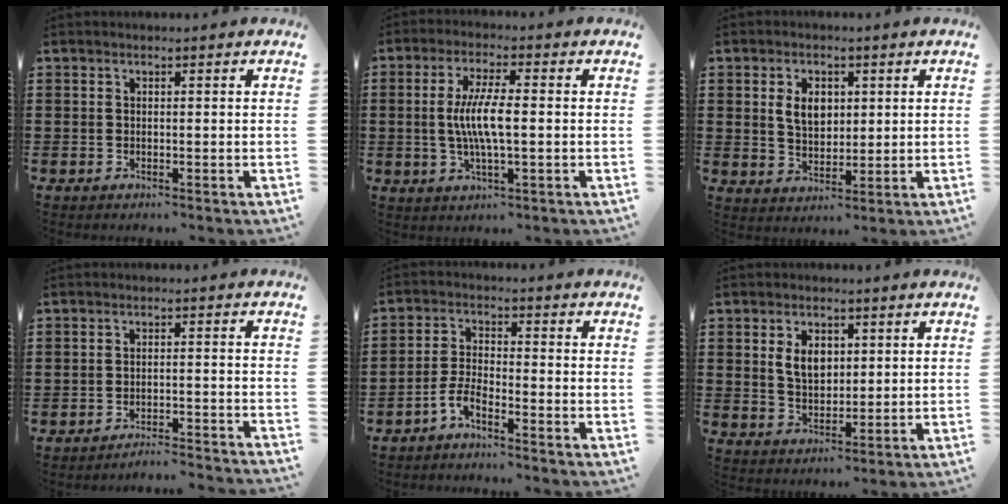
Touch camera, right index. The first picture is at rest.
{"total": 6.6, "force": [-0.4, 1.4, 6.5], "torque": [-0.136, -0.008, -0.016]}
{"total": 5.0, "force": [1.3, 3.3, 3.5], "torque": [-0.072, 0.010, 0.018]}
{"total": 3.1, "force": [-3.1, -0.3, 0.3], "torque": [-0.009, -0.002, -0.065]}
{"total": 3.7, "force": [-3.1, 0.5, 2.0], "torque": [-0.052, 0.001, -0.065]}
{"total": 5.0, "force": [1.4, 3.3, 3.5], "torque": [-0.072, 0.009, 0.022]}